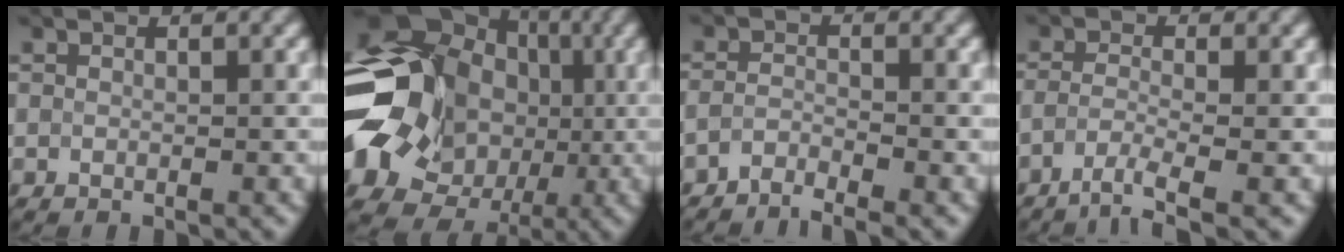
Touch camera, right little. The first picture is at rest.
{"total": 18.1, "force": [-2.8, 16.3, 7.3], "torque": [-0.153, 0.000, -0.071]}
{"total": 2.7, "force": [-2.6, 0.1, 0.6], "torque": [-0.009, -0.003, -0.051]}
{"total": 2.8, "force": [-2.2, 0.1, 1.7], "torque": [-0.025, 0.003, -0.051]}